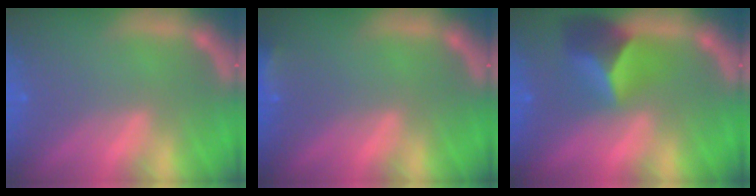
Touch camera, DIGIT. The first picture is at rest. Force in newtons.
{"total": 1.9}
{"total": 5.4}